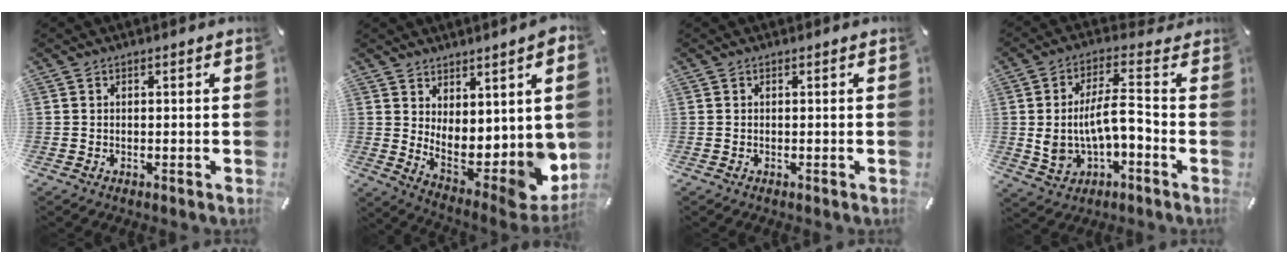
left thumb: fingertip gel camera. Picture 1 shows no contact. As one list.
[{"total": 8.1, "force": [1.0, 4.5, 6.7], "torque": [-0.051, -0.056, 0.028]}, {"total": 0.0}, {"total": 11.4, "force": [-0.5, 7.0, 9.0], "torque": [-0.176, 0.003, -0.006]}]